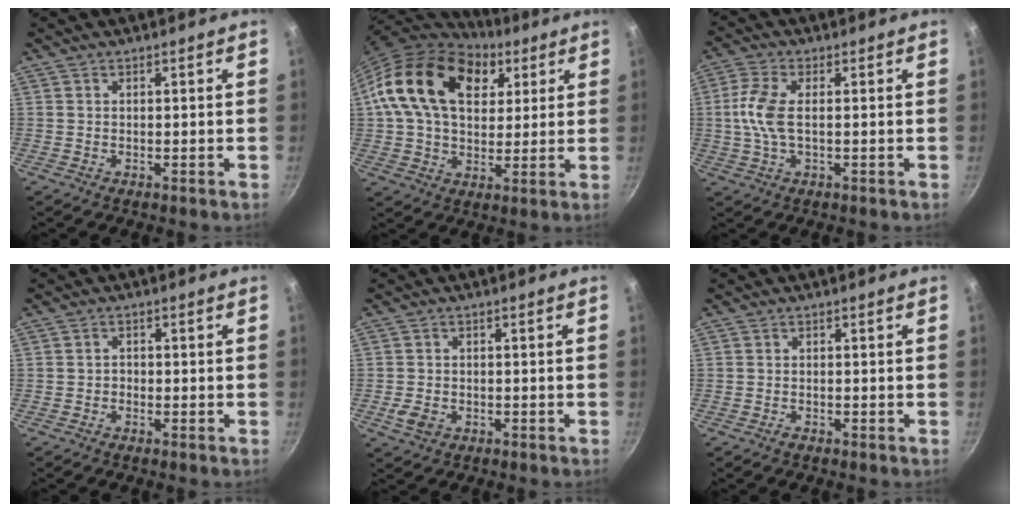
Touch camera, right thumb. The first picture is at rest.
{"total": 21.6, "force": [7.4, 14.4, 14.3], "torque": [-0.228, 0.002, 0.119]}
{"total": 7.1, "force": [0.1, 3.1, 6.4], "torque": [-0.148, 0.010, -0.003]}
{"total": 1.0, "force": [-0.7, 0.7, 0.2], "torque": [-0.001, 0.005, -0.015]}
{"total": 3.6, "force": [-1.3, 2.7, 2.0], "torque": [-0.035, 0.008, -0.022]}
{"total": 0.9, "force": [-0.7, 0.4, 0.4], "torque": [-0.010, 0.005, -0.014]}